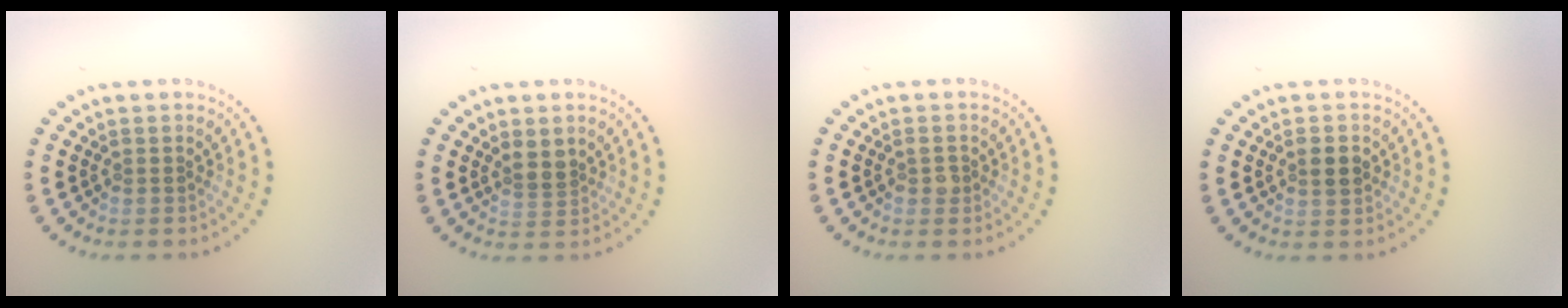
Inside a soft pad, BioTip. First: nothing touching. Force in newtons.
{"total": 2.1, "press": 1.7, "slide": 1.1}
{"total": 1.2, "press": 1.2, "slide": 0.1}
{"total": 2.4, "press": 2.4, "slide": 0.2}